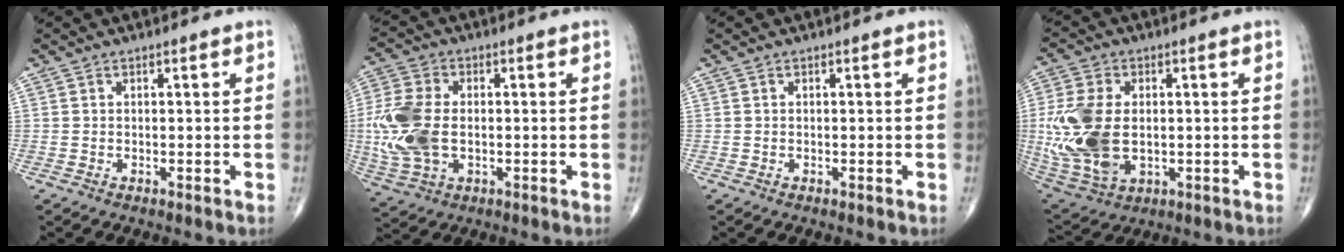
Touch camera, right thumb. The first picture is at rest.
{"total": 13.5, "force": [-0.9, 8.5, 10.5], "torque": [-0.245, 0.003, -0.012]}
{"total": 0.0}
{"total": 16.7, "force": [-0.3, 10.5, 12.9], "torque": [-0.284, -0.011, 0.008]}